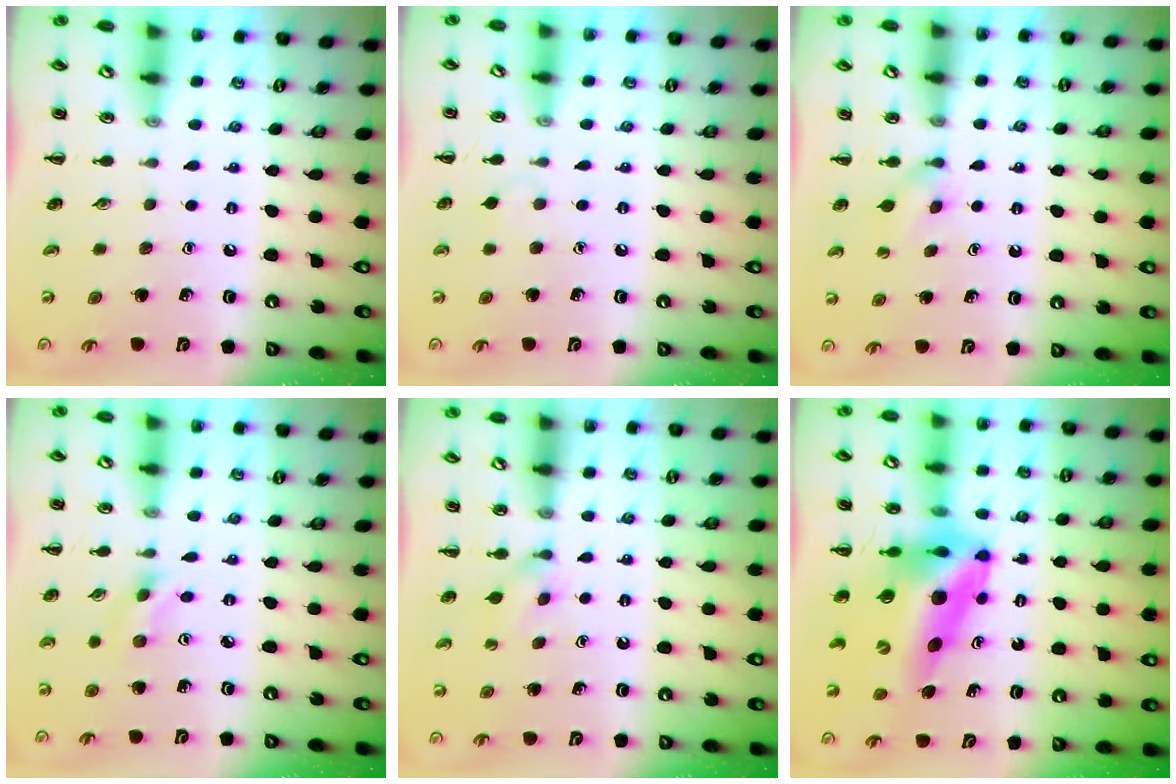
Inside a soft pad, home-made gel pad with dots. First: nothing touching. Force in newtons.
{"total": 2.8, "press": 2.6, "slide": 1.1}
{"total": 2.8, "press": 2.5, "slide": 1.2}
{"total": 1.6, "press": 1.5, "slide": 0.5}
{"total": 2.8, "press": 2.5, "slide": 1.2}
{"total": 14.9, "press": 14.1, "slide": 4.9}